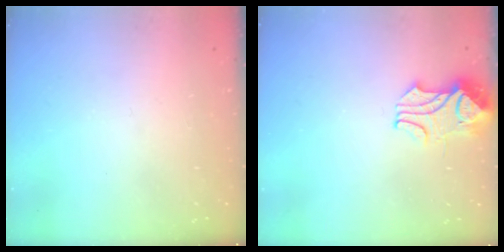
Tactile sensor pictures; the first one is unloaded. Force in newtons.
{"total": 2.3, "press": 2.2, "slide": 0.7}